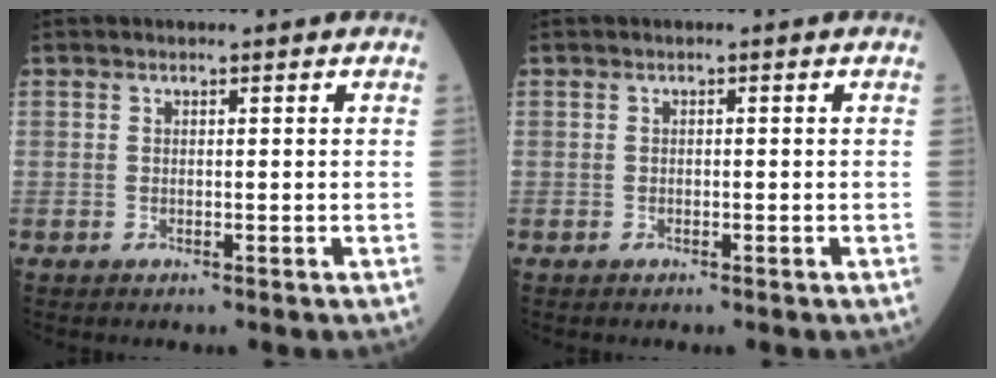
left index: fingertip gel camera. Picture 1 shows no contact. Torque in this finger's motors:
{"motor_torque": [0.11, 0.00, 0.03, 0.00]}